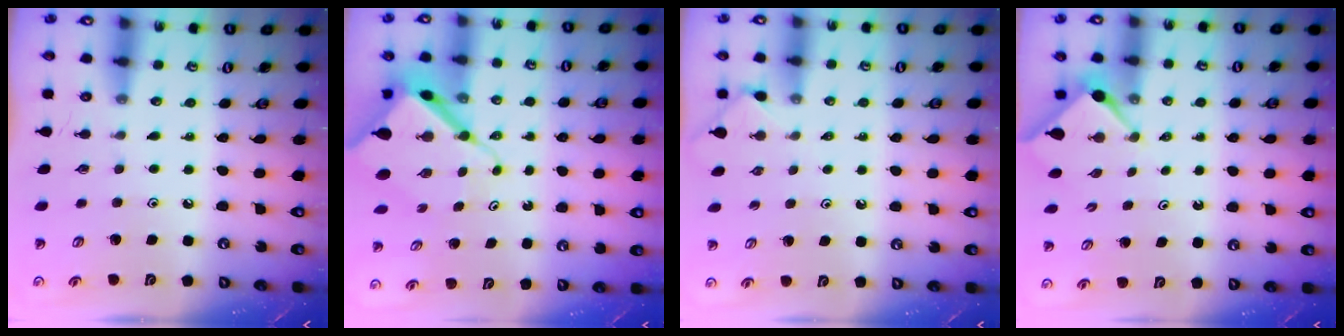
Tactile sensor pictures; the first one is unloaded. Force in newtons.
{"total": 9.8, "press": 9.7, "slide": 1.0}
{"total": 2.3, "press": 2.3, "slide": 0.4}
{"total": 2.8, "press": 2.7, "slide": 0.5}